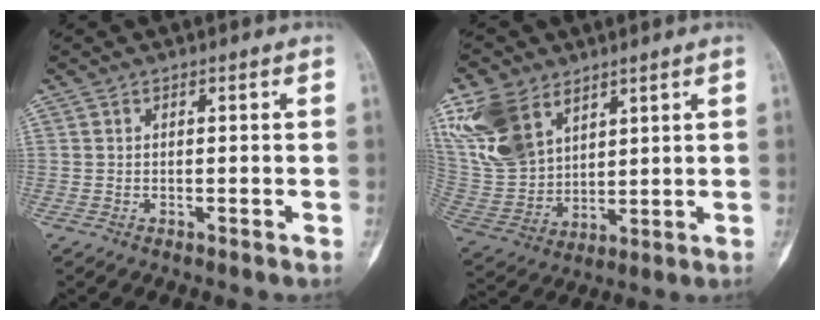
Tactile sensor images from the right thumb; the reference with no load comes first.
{"total": 15.6, "force": [8.3, 10.1, 8.6], "torque": [-0.167, -0.023, 0.182]}